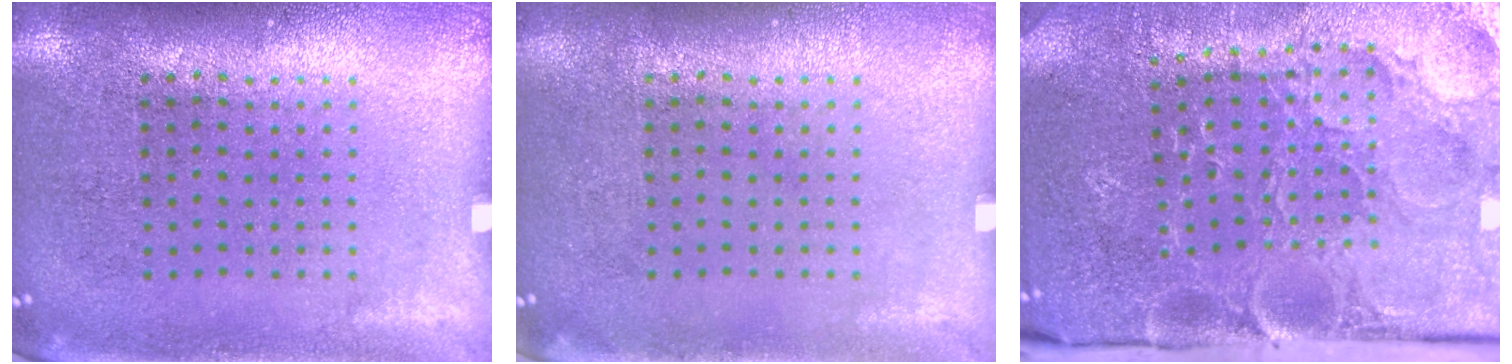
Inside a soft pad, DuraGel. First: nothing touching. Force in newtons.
{"total": 0.0}
{"total": 4.0, "press": 3.7, "slide": 1.4}